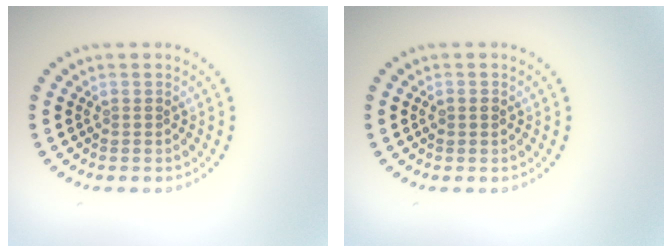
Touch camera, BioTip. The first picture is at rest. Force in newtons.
{"total": 1.1, "press": 1.1, "slide": 0.0}